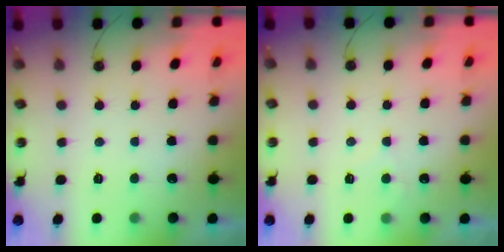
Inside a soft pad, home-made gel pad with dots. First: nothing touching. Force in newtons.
{"total": 4.0, "press": 3.9, "slide": 0.5}